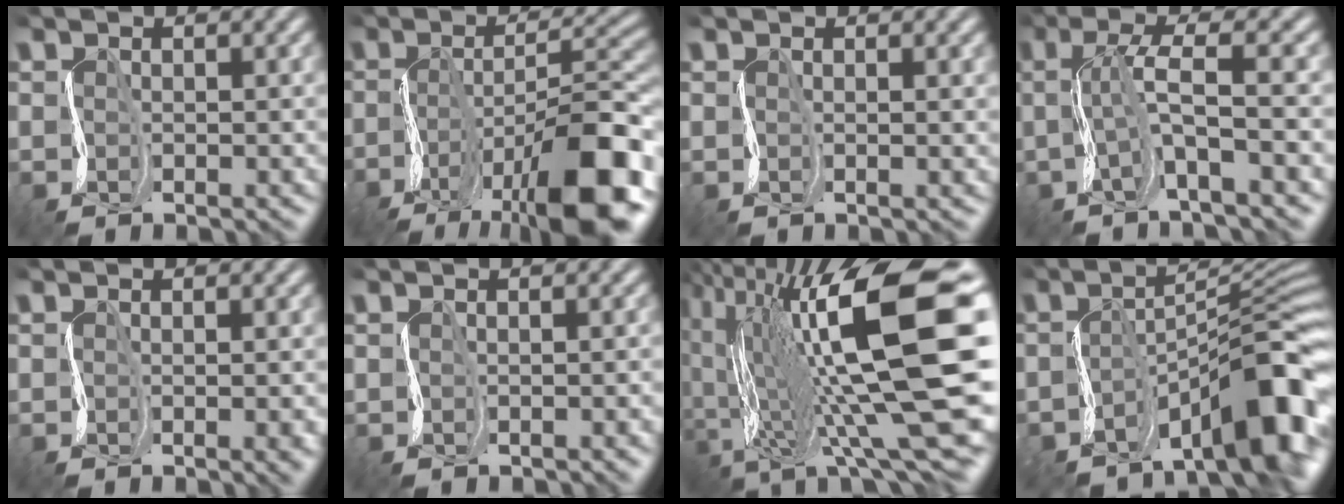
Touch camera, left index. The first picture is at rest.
{"total": 12.2, "force": [-6.4, 4.4, 9.4], "torque": [-0.141, 0.008, -0.109]}
{"total": 0.9, "force": [0.5, 0.4, 0.7], "torque": [0.002, 0.006, 0.008]}
{"total": 4.6, "force": [0.2, 0.7, 4.6], "torque": [-0.073, 0.014, -0.003]}
{"total": 2.6, "force": [0.0, 1.0, 2.4], "torque": [-0.017, 0.002, 0.004]}
{"total": 1.7, "force": [0.2, 0.8, 1.5], "torque": [-0.001, 0.007, 0.002]}
{"total": 17.0, "force": [1.4, 5.5, 16.0], "torque": [-0.289, 0.030, 0.024]}
{"total": 9.0, "force": [-5.1, 2.6, 7.0], "torque": [-0.068, 0.021, -0.088]}